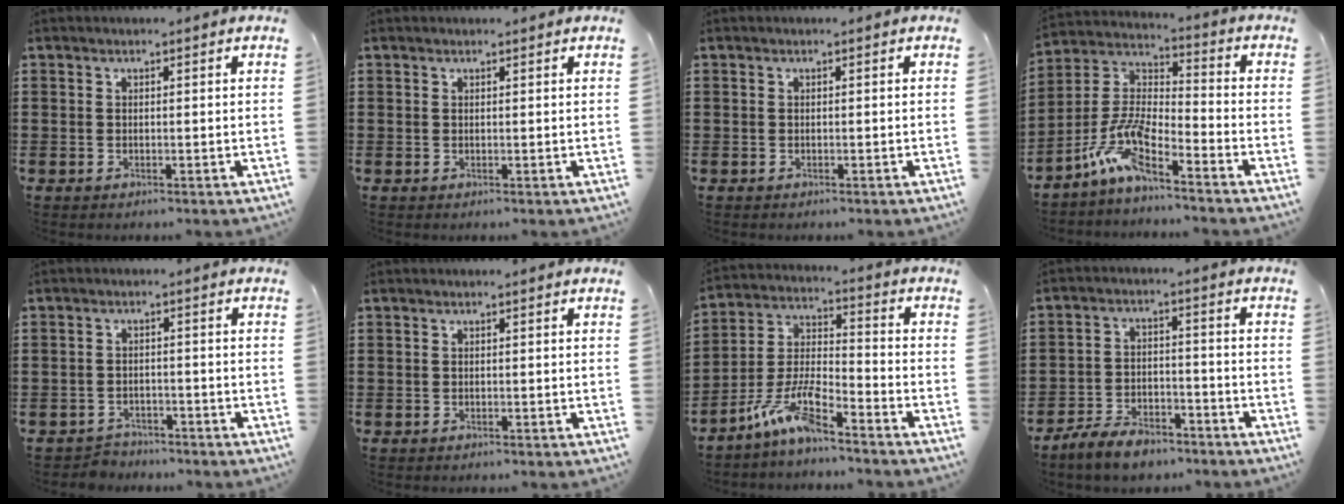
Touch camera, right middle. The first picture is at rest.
{"total": 0.0}
{"total": 0.0}
{"total": 9.1, "force": [-6.7, 2.0, 5.8], "torque": [-0.142, -0.010, -0.139]}
{"total": 2.7, "force": [-2.5, 0.8, -0.4], "torque": [-0.001, -0.001, -0.058]}
{"total": 0.0}
{"total": 8.8, "force": [-7.0, 1.8, 5.0], "torque": [-0.117, 0.001, -0.139]}
{"total": 6.2, "force": [-5.5, 1.8, 2.2], "torque": [-0.053, 0.005, -0.110]}